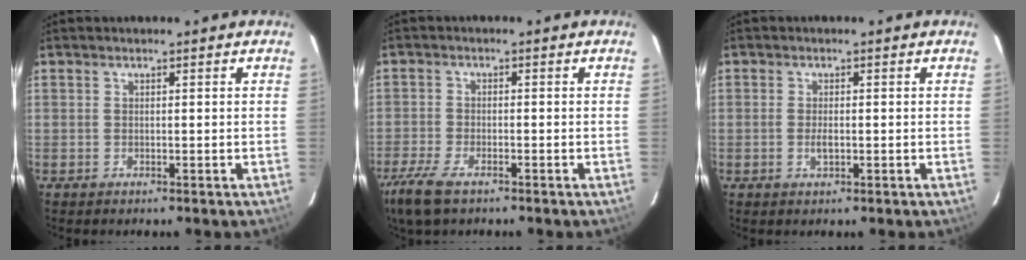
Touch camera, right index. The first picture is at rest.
{"total": 7.9, "force": [-5.5, 2.7, 4.9], "torque": [-0.133, -0.023, -0.108]}
{"total": 2.0, "force": [-0.5, 0.9, 1.7], "torque": [-0.034, -0.002, -0.009]}